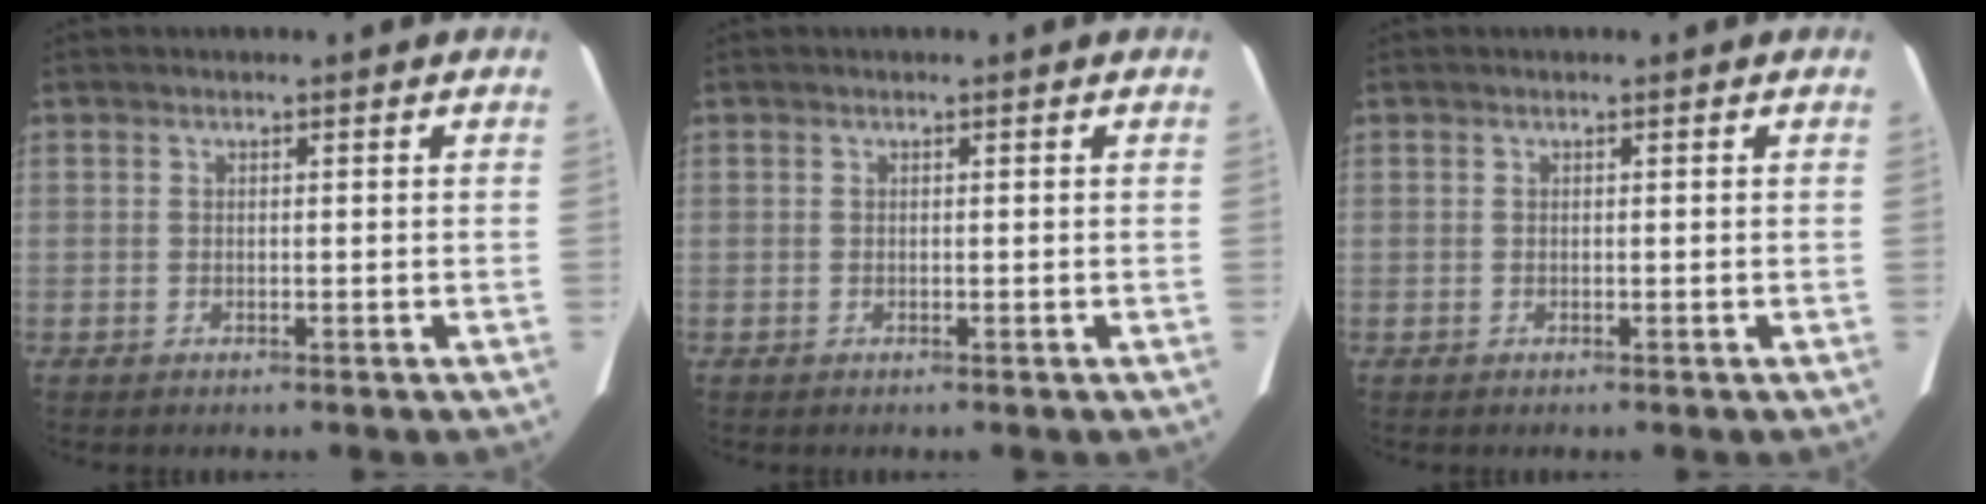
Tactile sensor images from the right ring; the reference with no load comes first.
{"total": 0.0}
{"total": 0.0}